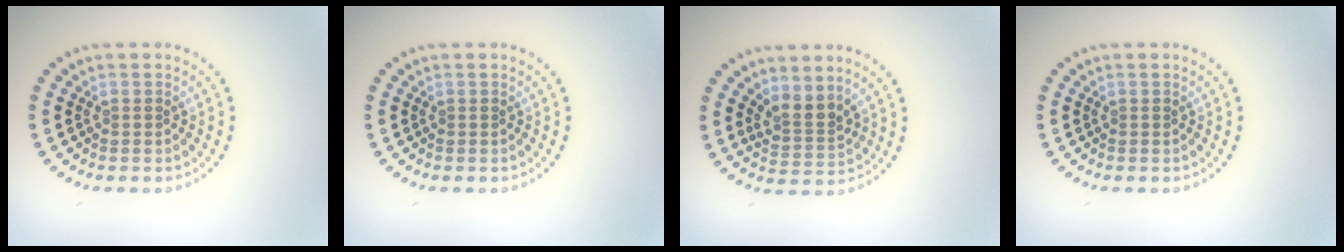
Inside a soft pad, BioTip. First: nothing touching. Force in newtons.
{"total": 0.0}
{"total": 2.5, "press": 1.8, "slide": 1.8}
{"total": 0.0}